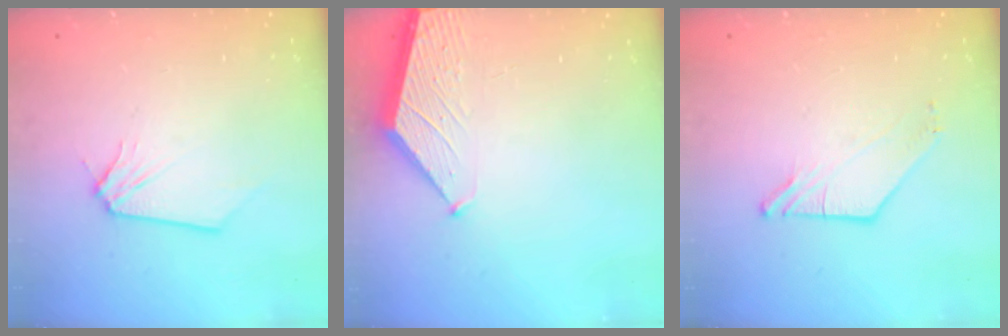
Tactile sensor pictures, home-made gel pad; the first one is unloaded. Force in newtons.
{"total": 1.6, "press": 1.6, "slide": 0.2}
{"total": 3.0, "press": 3.0, "slide": 0.3}